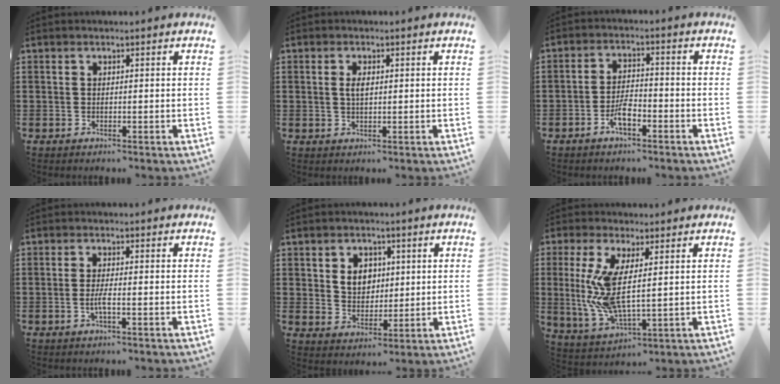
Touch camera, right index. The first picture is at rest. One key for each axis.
{"total": 2.1, "fx": 0.4, "fy": 0.8, "fz": 1.9, "tx": -0.039, "ty": 0.005, "tz": 0.004}
{"total": 4.0, "fx": -2.5, "fy": 1.4, "fz": 2.8, "tx": -0.060, "ty": 0.004, "tz": -0.051}
{"total": 2.3, "fx": -0.9, "fy": 0.2, "fz": 2.1, "tx": -0.044, "ty": -0.003, "tz": -0.019}
{"total": 4.9, "fx": 1.2, "fy": 4.1, "fz": 2.5, "tx": -0.057, "ty": 0.010, "tz": 0.016}
{"total": 9.1, "fx": 1.6, "fy": 2.8, "fz": 8.5, "tx": -0.197, "ty": -0.019, "tz": 0.025}